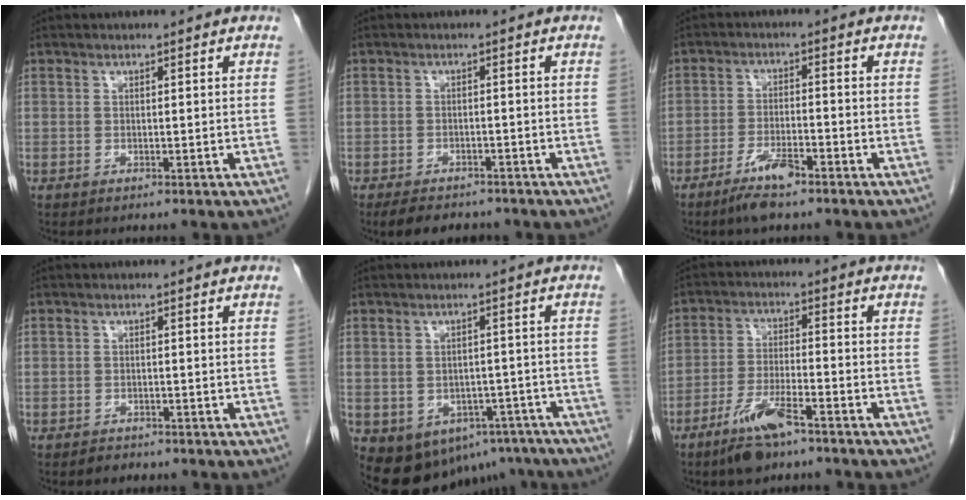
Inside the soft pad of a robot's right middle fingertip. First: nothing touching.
{"total": 6.6, "force": [-5.5, 2.6, 2.6], "torque": [-0.039, -0.005, -0.072]}
{"total": 5.1, "force": [-3.4, 1.6, 3.4], "torque": [-0.067, -0.002, -0.055]}
{"total": 1.2, "force": [-1.0, 0.7, 0.1], "torque": [-0.010, -0.001, -0.015]}
{"total": 14.2, "force": [-8.3, 9.6, 6.5], "torque": [-0.103, 0.015, -0.088]}
{"total": 7.7, "force": [-5.4, 1.5, 5.3], "torque": [-0.112, -0.012, -0.099]}